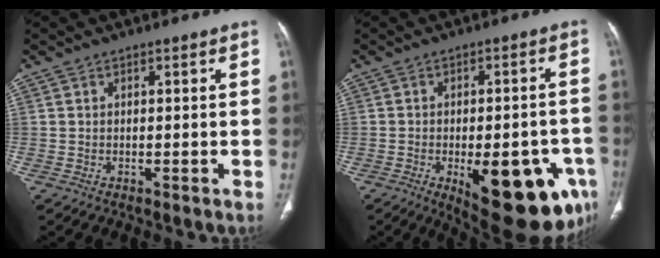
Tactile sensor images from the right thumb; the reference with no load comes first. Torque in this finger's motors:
{"motor_torque": [2.29, 2.72, 1.30, -1.34, 0.27]}